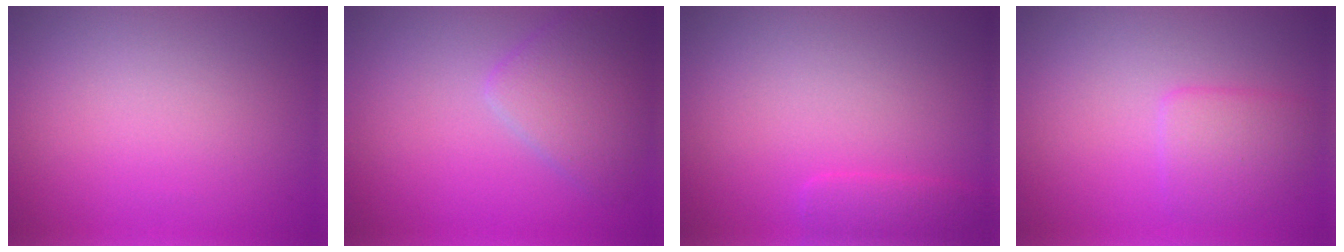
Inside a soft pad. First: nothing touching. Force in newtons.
{"total": 3.4, "press": 3.4, "slide": 0.1}
{"total": 1.4, "press": 1.4, "slide": 0.2}
{"total": 2.4, "press": 2.4, "slide": 0.2}